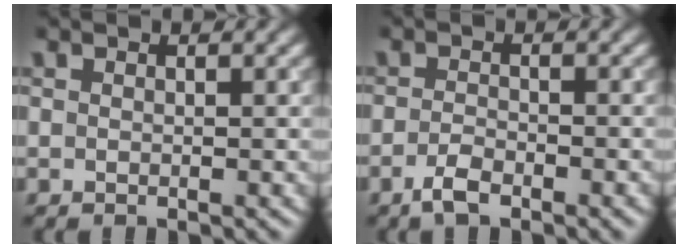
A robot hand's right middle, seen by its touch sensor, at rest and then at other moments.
{"total": 2.7, "force": [-1.7, 0.8, 1.9], "torque": [-0.039, -0.001, -0.036]}